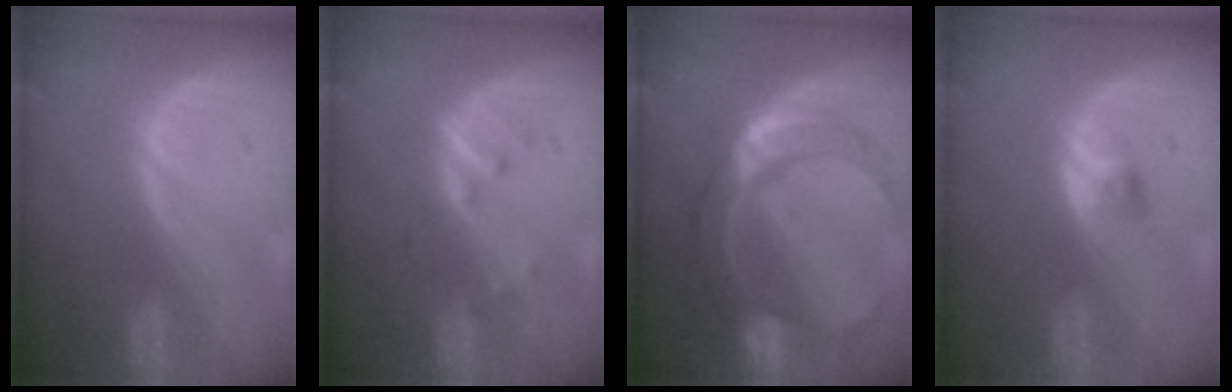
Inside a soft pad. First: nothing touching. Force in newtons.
{"total": 2.7, "press": 2.7, "slide": 0.5}
{"total": 11.0, "press": 11.0, "slide": 1.0}
{"total": 2.2, "press": 2.1, "slide": 0.3}